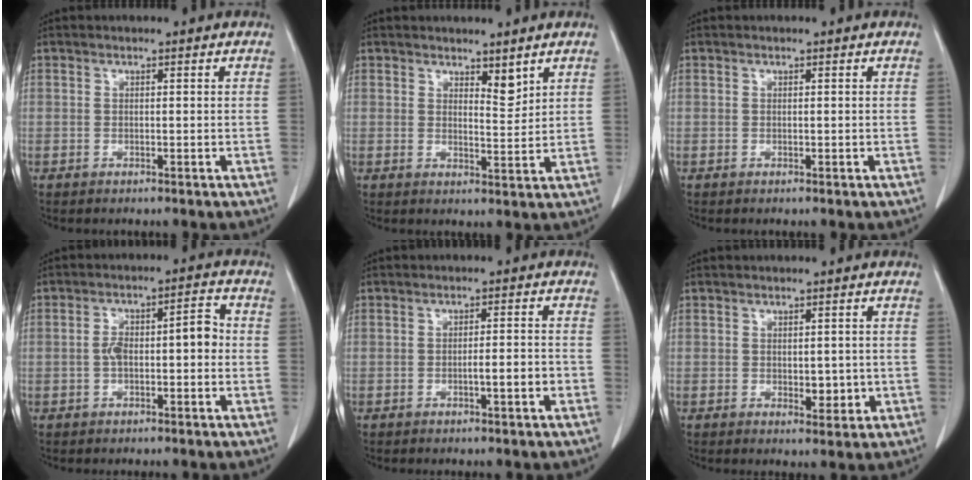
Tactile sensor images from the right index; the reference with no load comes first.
{"total": 3.3, "force": [2.5, 0.9, 1.9], "torque": [-0.027, -0.013, 0.044]}
{"total": 0.0}
{"total": 7.2, "force": [-0.3, 2.5, 6.8], "torque": [-0.109, 0.029, -0.007]}
{"total": 3.3, "force": [-1.1, 0.2, 3.2], "torque": [-0.046, 0.000, -0.017]}
{"total": 3.1, "force": [-0.2, 1.6, 2.6], "torque": [-0.029, -0.004, 0.003]}